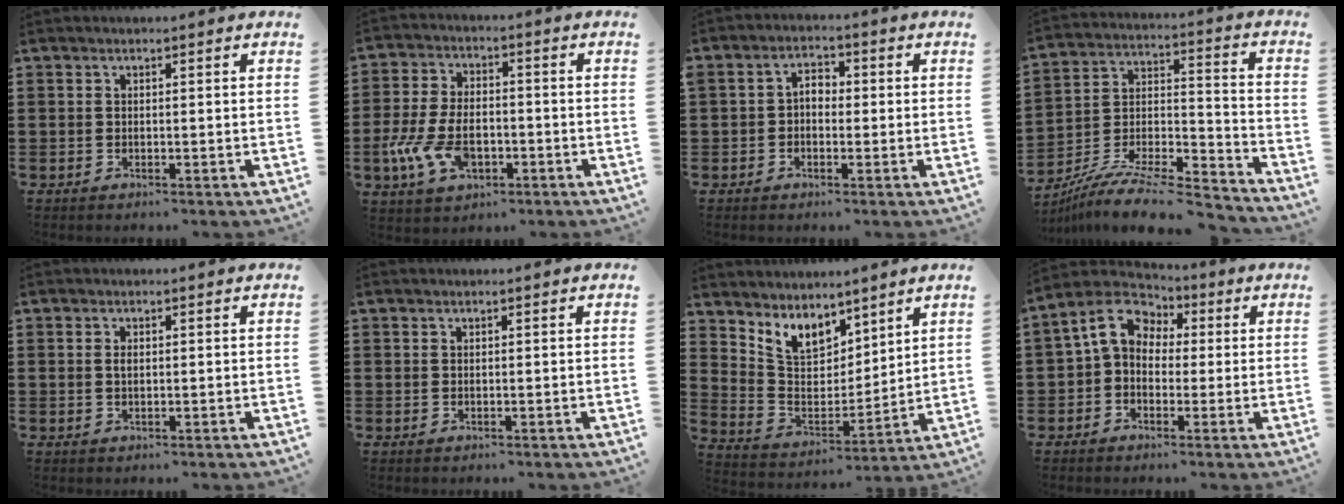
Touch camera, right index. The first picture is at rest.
{"total": 8.5, "force": [-2.9, 4.6, 6.6], "torque": [-0.157, -0.005, -0.055]}
{"total": 2.1, "force": [-0.9, 1.5, 1.2], "torque": [-0.025, 0.011, -0.022]}
{"total": 9.4, "force": [-8.3, 1.8, 4.0], "torque": [-0.064, 0.015, -0.162]}
{"total": 1.1, "force": [0.1, 0.5, 0.9], "torque": [-0.020, 0.002, 0.001]}
{"total": 0.0}
{"total": 6.8, "force": [5.5, 3.6, 1.6], "torque": [-0.066, -0.031, 0.105]}
{"total": 7.6, "force": [1.8, 6.0, 4.3], "torque": [-0.124, 0.011, 0.026]}